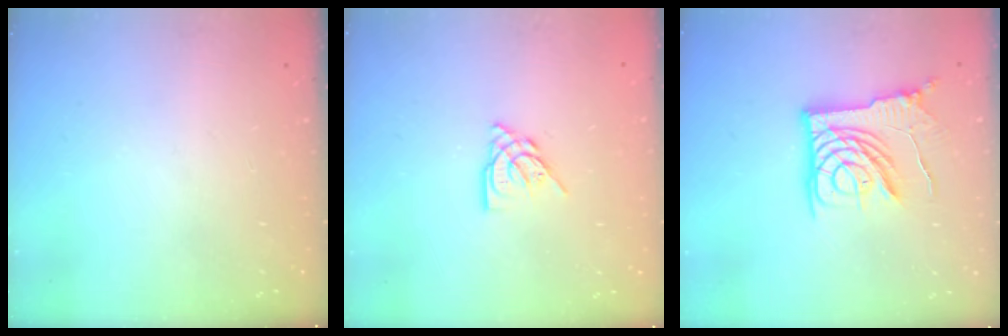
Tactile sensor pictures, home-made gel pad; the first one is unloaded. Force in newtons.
{"total": 8.0, "press": 7.9, "slide": 0.6}
{"total": 13.9, "press": 13.9, "slide": 1.3}